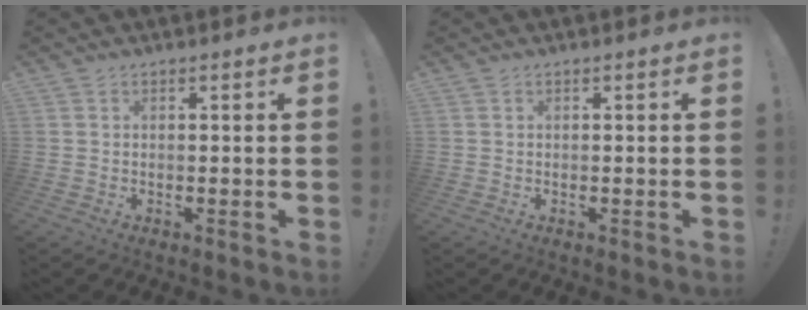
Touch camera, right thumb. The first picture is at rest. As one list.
[{"total": 0.0}]